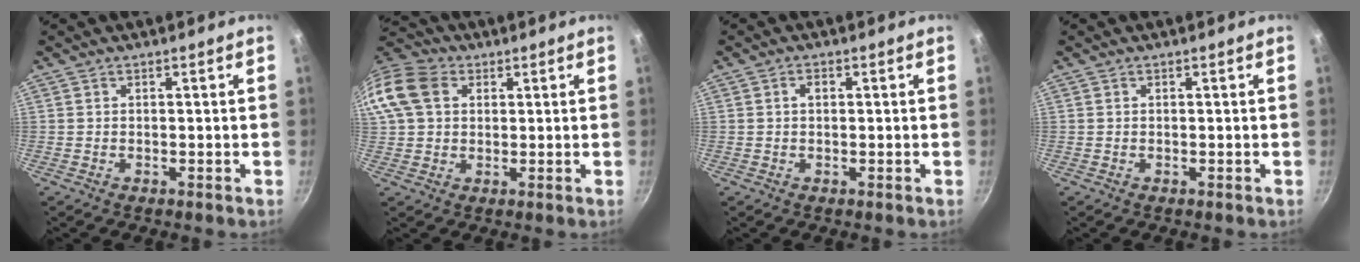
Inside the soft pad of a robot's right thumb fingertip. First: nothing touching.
{"total": 14.1, "force": [3.9, 11.0, 8.0], "torque": [-0.168, 0.024, 0.058]}
{"total": 1.7, "force": [0.3, 1.1, 1.2], "torque": [-0.016, 0.006, 0.004]}
{"total": 0.0}